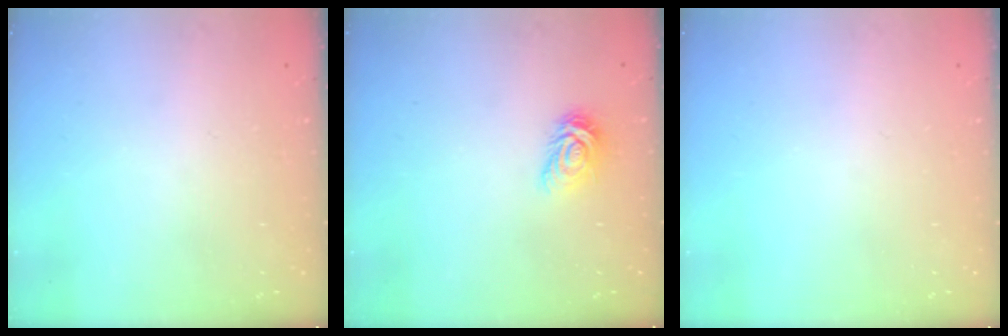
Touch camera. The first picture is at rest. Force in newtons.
{"total": 5.7, "press": 5.7, "slide": 0.2}
{"total": 0.0}